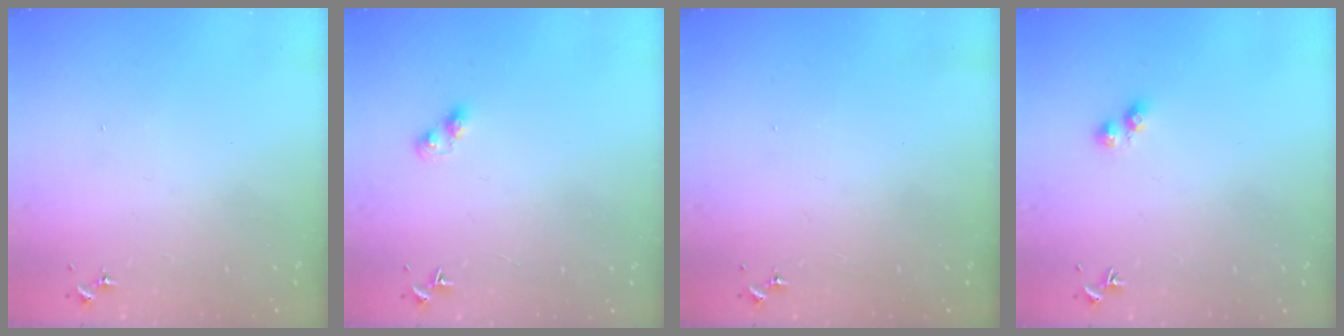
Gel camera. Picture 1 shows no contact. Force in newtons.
{"total": 4.1, "press": 4.1, "slide": 0.6}
{"total": 0.0}
{"total": 2.8, "press": 2.8, "slide": 0.5}